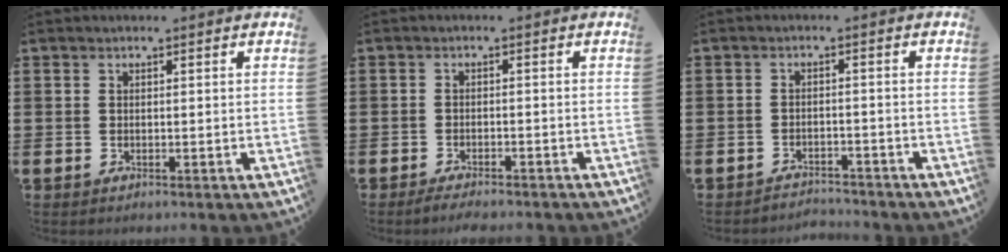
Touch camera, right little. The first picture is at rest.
{"total": 1.7, "force": [-1.6, 0.0, 0.5], "torque": [-0.011, 0.002, -0.031]}
{"total": 2.1, "force": [-2.1, 0.0, -0.3], "torque": [-0.002, 0.004, -0.047]}